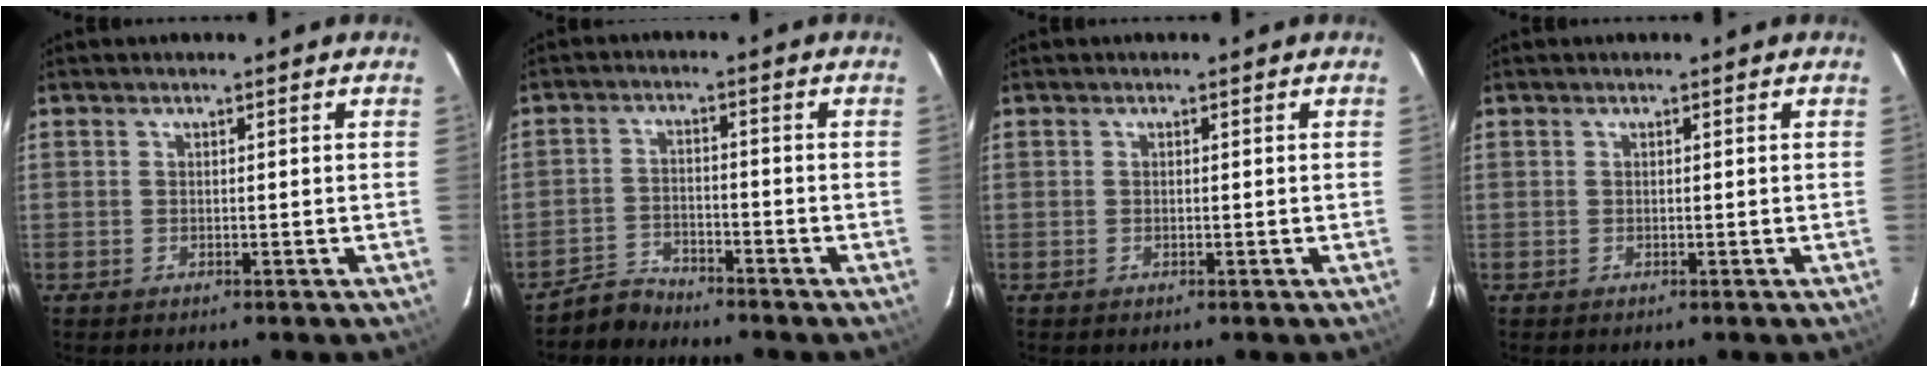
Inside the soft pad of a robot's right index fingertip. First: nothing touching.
{"total": 4.3, "force": [-4.2, 1.3, -0.2], "torque": [-0.004, 0.014, -0.077]}
{"total": 0.0}
{"total": 0.0}